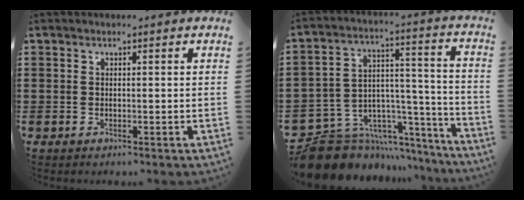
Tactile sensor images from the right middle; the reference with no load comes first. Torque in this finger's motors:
{"motor_torque": [2.14, 0.00, 0.28, 0.07]}